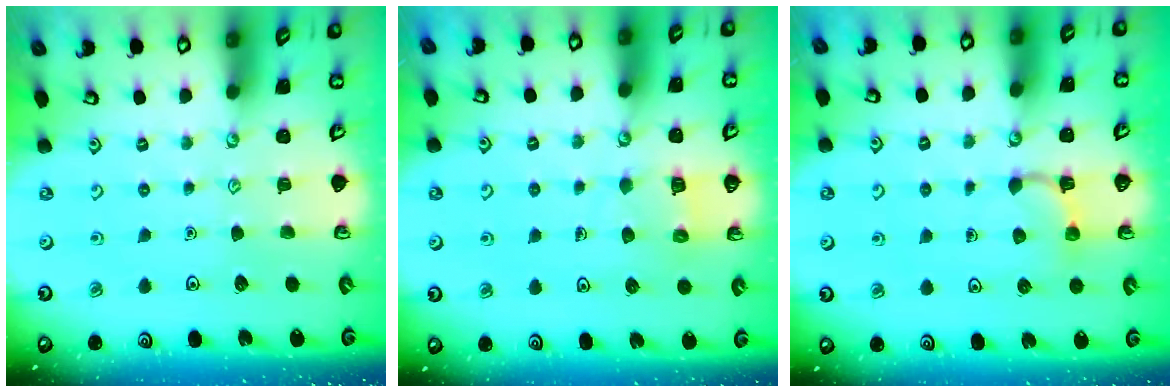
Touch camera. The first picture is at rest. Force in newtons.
{"total": 7.1, "press": 7.1, "slide": 0.4}
{"total": 3.0, "press": 2.9, "slide": 0.7}